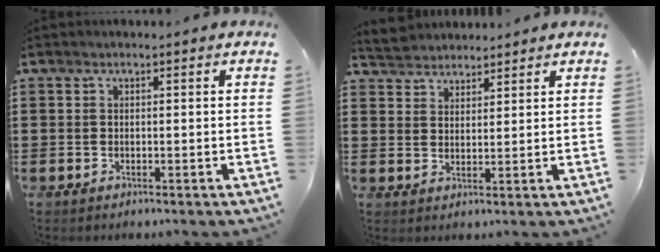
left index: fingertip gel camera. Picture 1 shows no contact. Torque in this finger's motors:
{"motor_torque": [0.39, -0.28, 0.41, 0.11]}